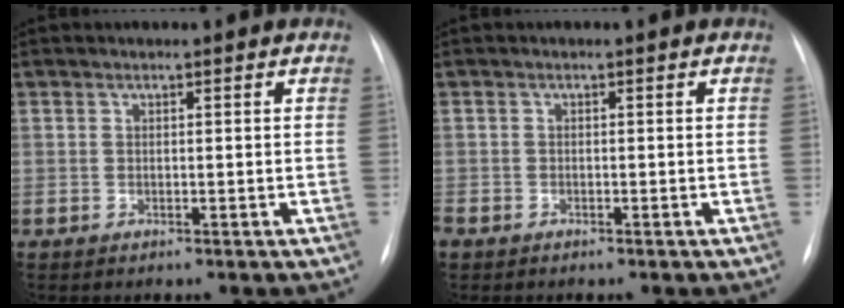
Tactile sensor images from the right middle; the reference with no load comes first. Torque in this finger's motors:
{"motor_torque": [1.08, -1.06, 0.36, 0.14]}